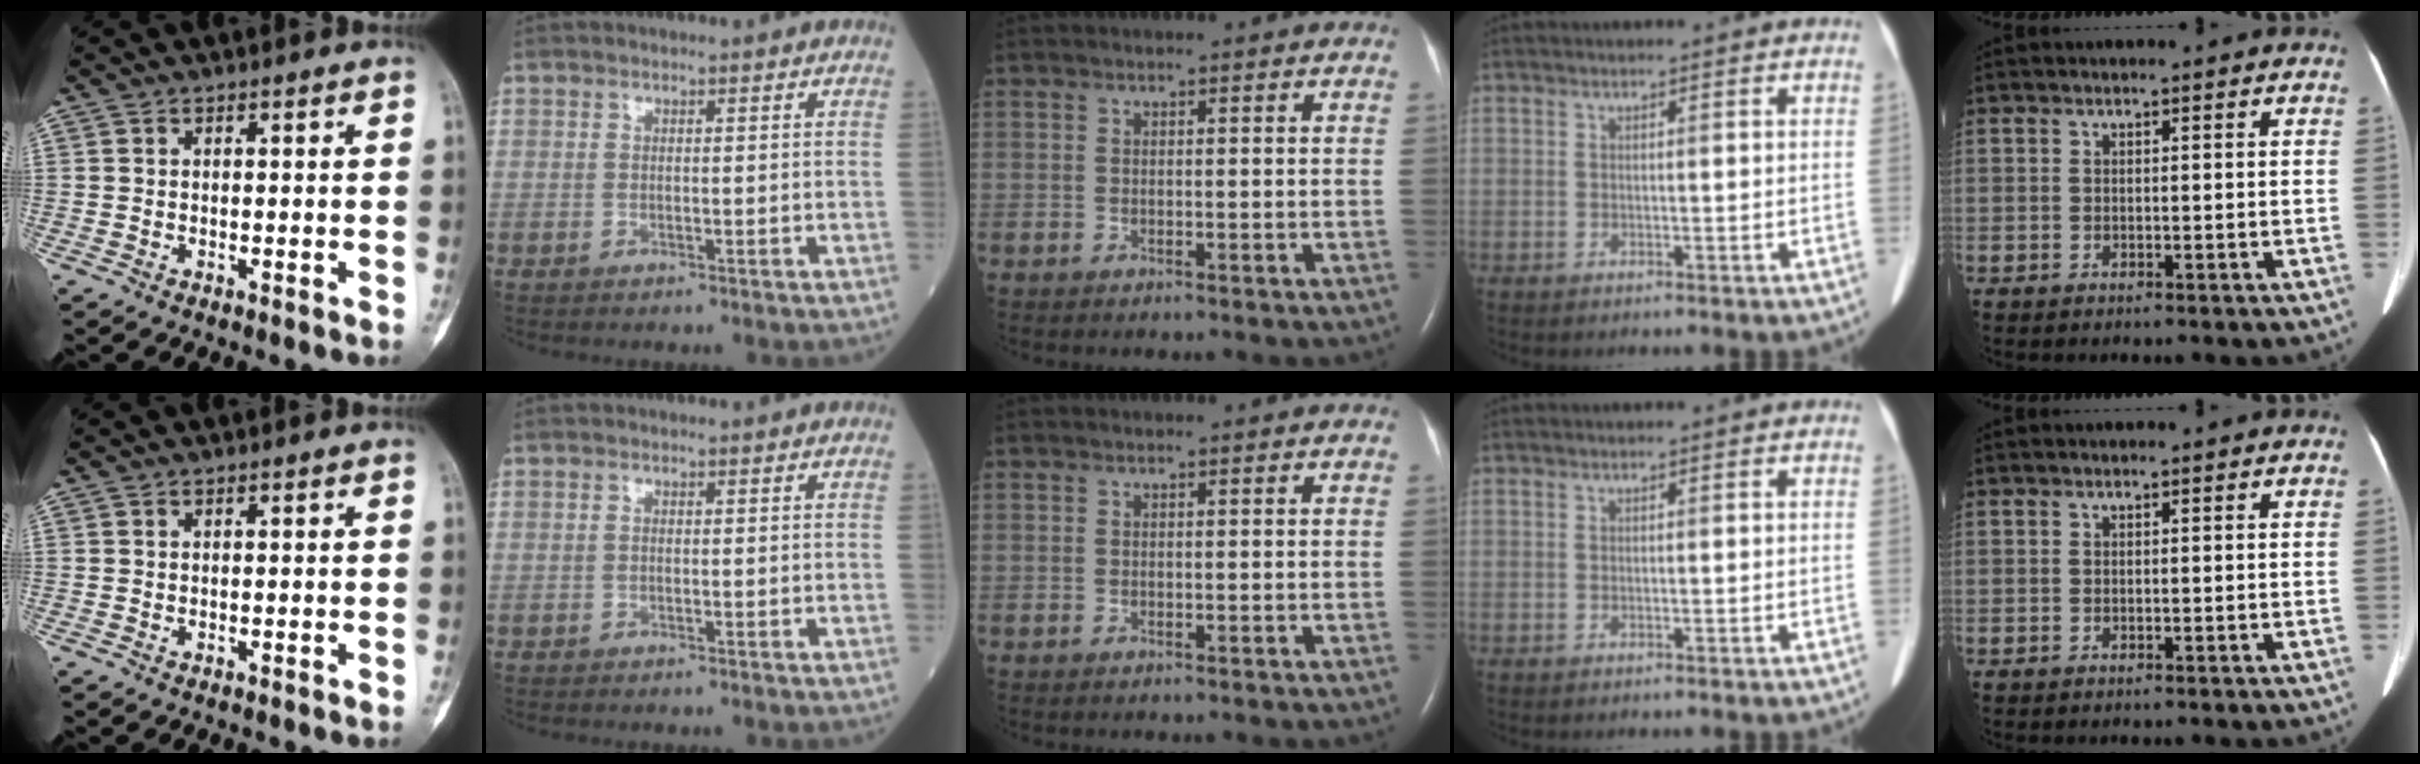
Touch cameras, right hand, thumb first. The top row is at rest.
{}